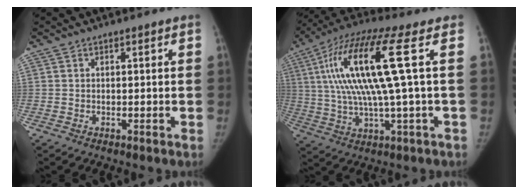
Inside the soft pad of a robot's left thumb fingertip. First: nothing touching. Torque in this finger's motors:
{"motor_torque": [0.22, 0.89, 2.19, -0.59, 0.39]}